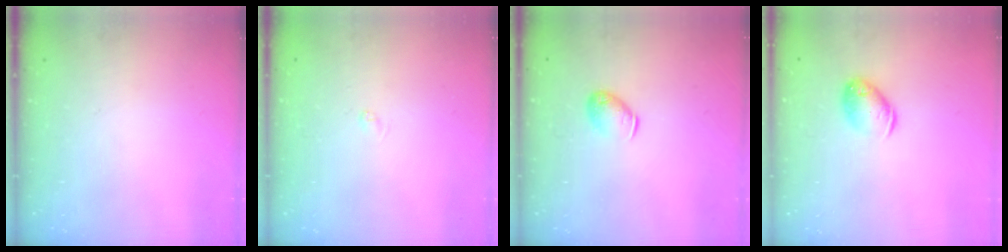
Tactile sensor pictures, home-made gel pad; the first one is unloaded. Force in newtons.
{"total": 2.2, "press": 2.2, "slide": 0.2}
{"total": 6.2, "press": 6.2, "slide": 0.9}
{"total": 9.2, "press": 9.1, "slide": 1.1}